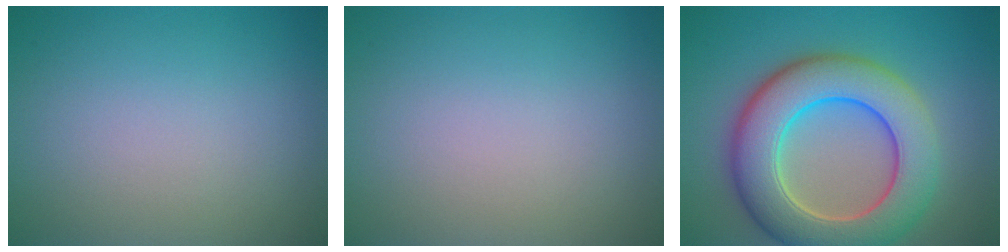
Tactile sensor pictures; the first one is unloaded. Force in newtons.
{"total": 0.0}
{"total": 10.1, "press": 10.1, "slide": 0.6}